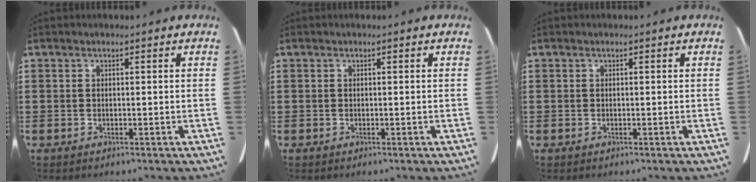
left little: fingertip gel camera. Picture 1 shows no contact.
{"total": 0.0}
{"total": 0.0}